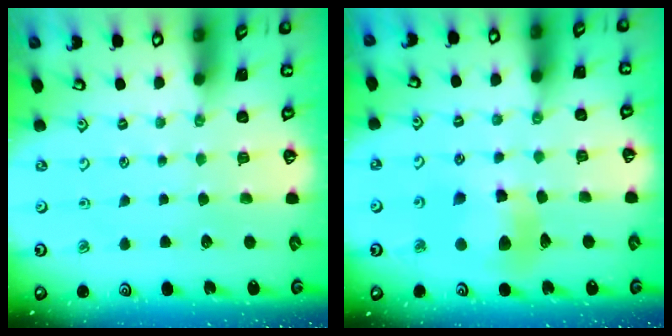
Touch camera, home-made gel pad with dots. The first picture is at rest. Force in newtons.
{"total": 9.9, "press": 9.8, "slide": 1.2}